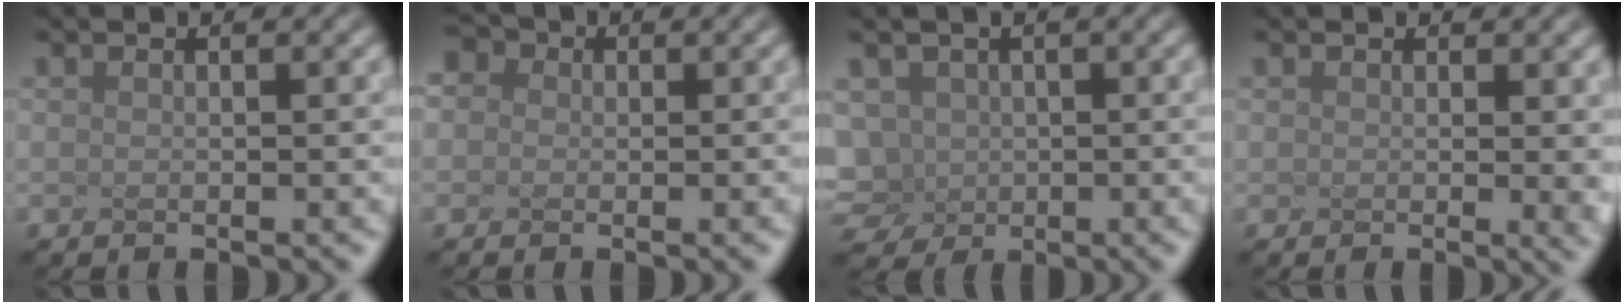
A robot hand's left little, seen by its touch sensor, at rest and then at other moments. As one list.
[{"total": 1.5, "force": [0.3, 1.4, 0.4], "torque": [-0.020, 0.012, 0.011]}, {"total": 3.7, "force": [-1.3, 3.2, 1.5], "torque": [-0.080, -0.005, 0.027]}, {"total": 2.4, "force": [0.7, 0.5, 2.3], "torque": [-0.031, 0.005, 0.026]}]